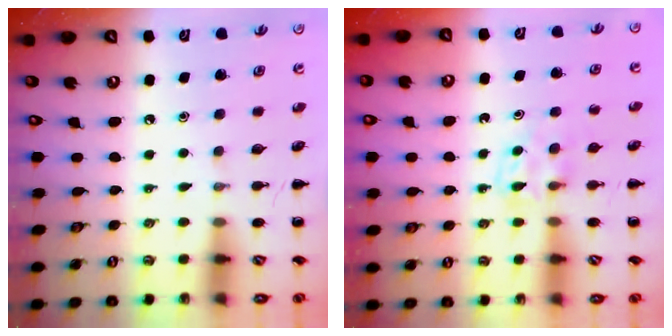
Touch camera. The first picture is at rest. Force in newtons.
{"total": 3.5, "press": 3.2, "slide": 1.3}